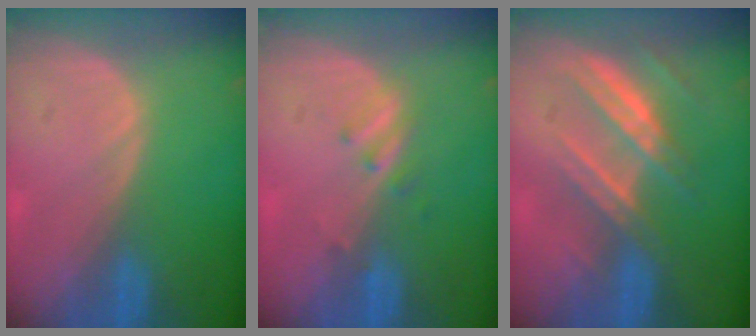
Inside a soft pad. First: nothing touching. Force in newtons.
{"total": 2.5, "press": 2.2, "slide": 1.2}
{"total": 7.6, "press": 6.8, "slide": 3.4}